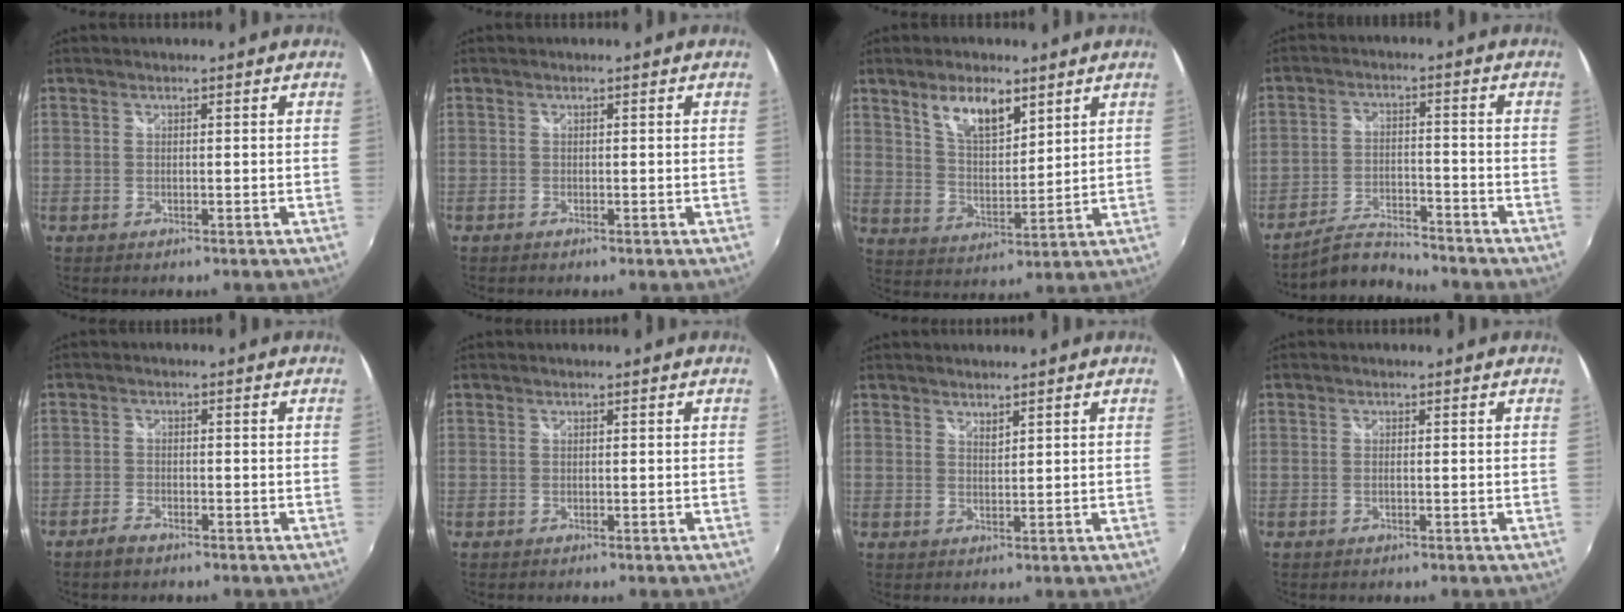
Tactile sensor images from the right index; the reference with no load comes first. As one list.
[{"total": 0.0}, {"total": 9.2, "force": [5.7, 3.9, 6.2], "torque": [-0.106, 0.005, 0.108]}, {"total": 6.8, "force": [-6.6, 1.0, 1.1], "torque": [-0.038, 0.011, -0.120]}, {"total": 2.6, "force": [-2.1, 0.9, 1.1], "torque": [-0.034, 0.001, -0.041]}, {"total": 0.0}, {"total": 1.6, "force": [1.5, 0.3, 0.5], "torque": [-0.006, 0.001, 0.026]}, {"total": 0.8, "force": [-0.2, 0.0, 0.8], "torque": [-0.016, 0.000, -0.006]}]